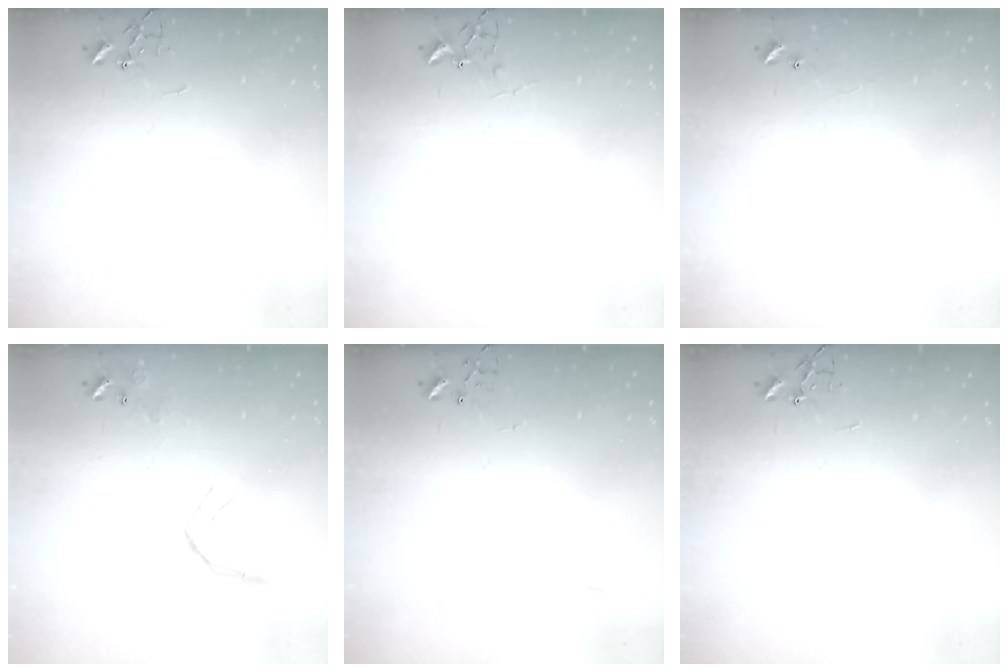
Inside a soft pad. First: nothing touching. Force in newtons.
{"total": 5.4, "press": 5.3, "slide": 0.8}
{"total": 5.1, "press": 5.0, "slide": 0.3}
{"total": 11.7, "press": 11.6, "slide": 1.2}
{"total": 2.1, "press": 2.0, "slide": 0.4}
{"total": 0.0}